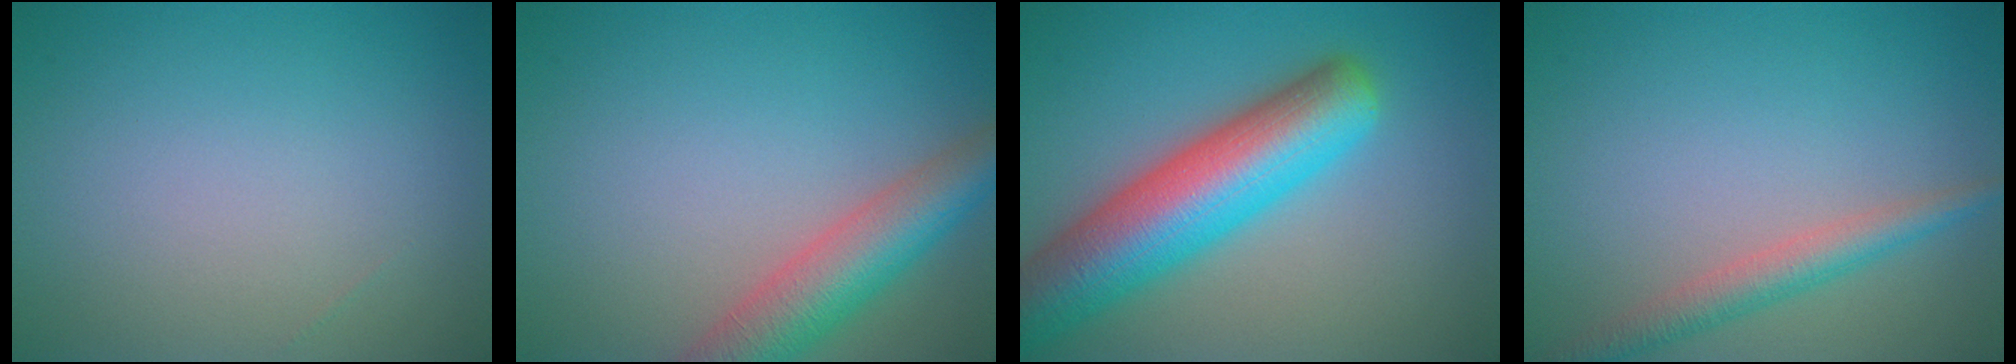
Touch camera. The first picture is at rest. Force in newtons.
{"total": 6.0, "press": 6.0, "slide": 0.4}
{"total": 10.4, "press": 10.4, "slide": 0.4}
{"total": 2.9, "press": 2.9, "slide": 0.2}